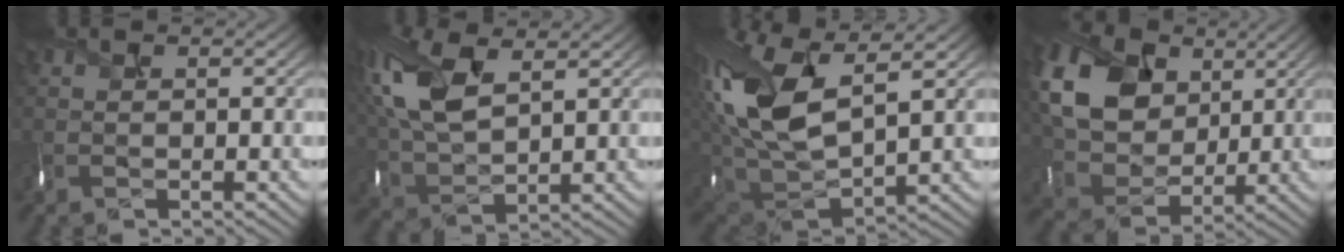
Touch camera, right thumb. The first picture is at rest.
{"total": 11.0, "force": [4.0, 5.7, 8.6], "torque": [-0.236, 0.002, 0.080]}
{"total": 14.5, "force": [3.9, 8.1, 11.4], "torque": [-0.287, -0.004, 0.081]}
{"total": 12.6, "force": [4.2, 9.7, 6.9], "torque": [-0.193, 0.013, 0.081]}